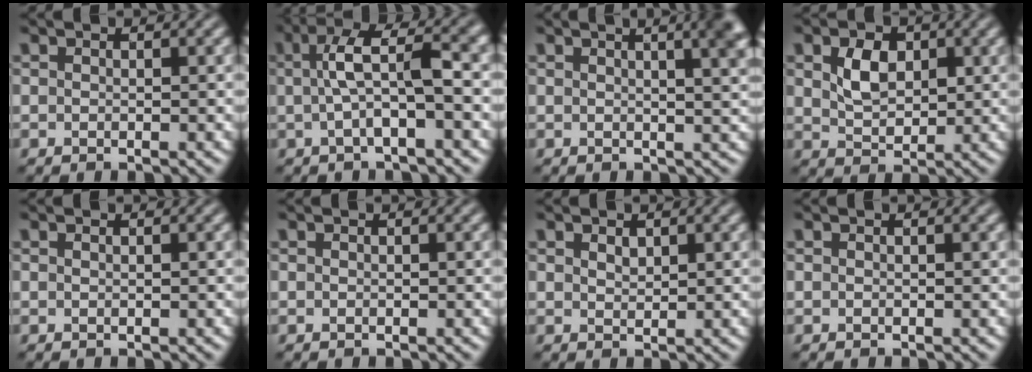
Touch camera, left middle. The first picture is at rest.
{"total": 5.4, "force": [0.5, 1.3, 5.2], "torque": [-0.099, 0.018, 0.001]}
{"total": 7.8, "force": [3.2, 3.5, 6.1], "torque": [-0.019, 0.047, 0.008]}
{"total": 3.6, "force": [1.0, 2.5, 2.4], "torque": [-0.050, -0.001, 0.018]}
{"total": 0.0}
{"total": 0.0}
{"total": 1.1, "force": [0.7, 0.6, 0.5], "torque": [-0.011, -0.001, 0.015]}
{"total": 0.0}